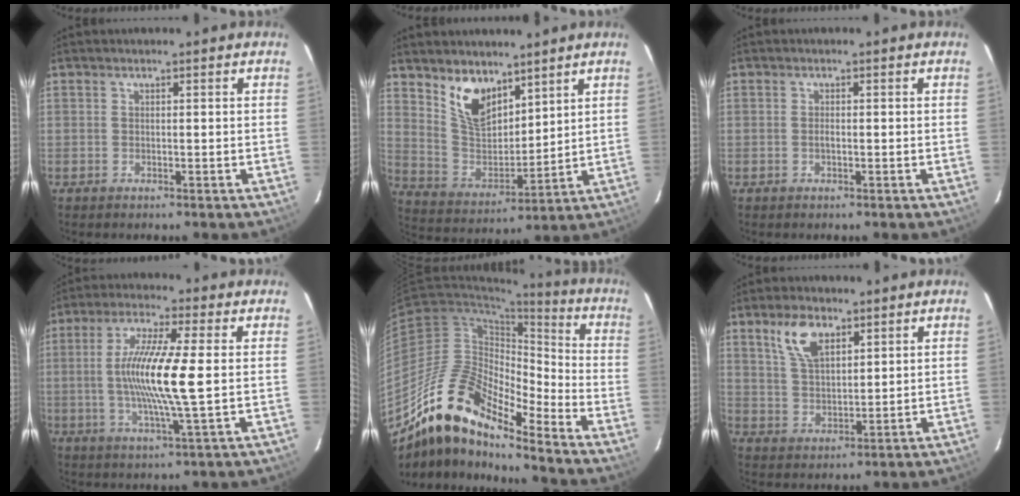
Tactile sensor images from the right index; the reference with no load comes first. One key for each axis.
{"total": 10.8, "fx": 7.5, "fy": 5.4, "fz": 5.7, "tx": -0.107, "ty": 0.000, "tz": 0.155}
{"total": 0.8, "fx": -0.2, "fy": 0.4, "fz": 0.7, "tx": -0.013, "ty": -0.001, "tz": -0.005}
{"total": 12.6, "fx": 0.0, "fy": 0.5, "fz": 12.5, "tx": -0.239, "ty": -0.006, "tz": -0.003}
{"total": 16.9, "fx": -13.6, "fy": 4.3, "fz": 9.2, "tx": -0.152, "ty": -0.006, "tz": -0.265}
{"total": 7.9, "fx": 4.6, "fy": 3.8, "fz": 5.1, "tx": -0.100, "ty": 0.012, "tz": 0.093}